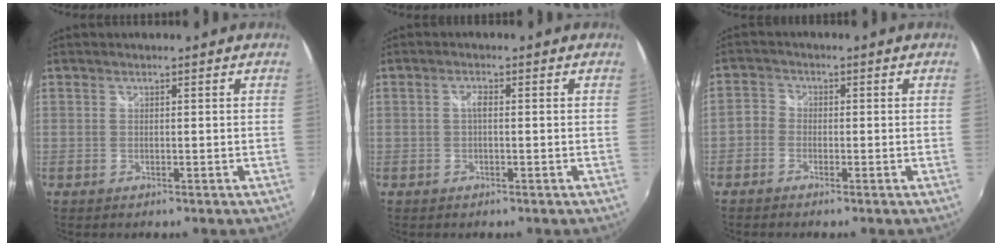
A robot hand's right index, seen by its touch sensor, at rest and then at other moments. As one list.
[{"total": 1.4, "force": [-0.1, 0.5, 1.2], "torque": [-0.024, 0.005, -0.005]}, {"total": 2.9, "force": [-1.6, 2.2, 0.8], "torque": [-0.018, 0.006, -0.040]}]